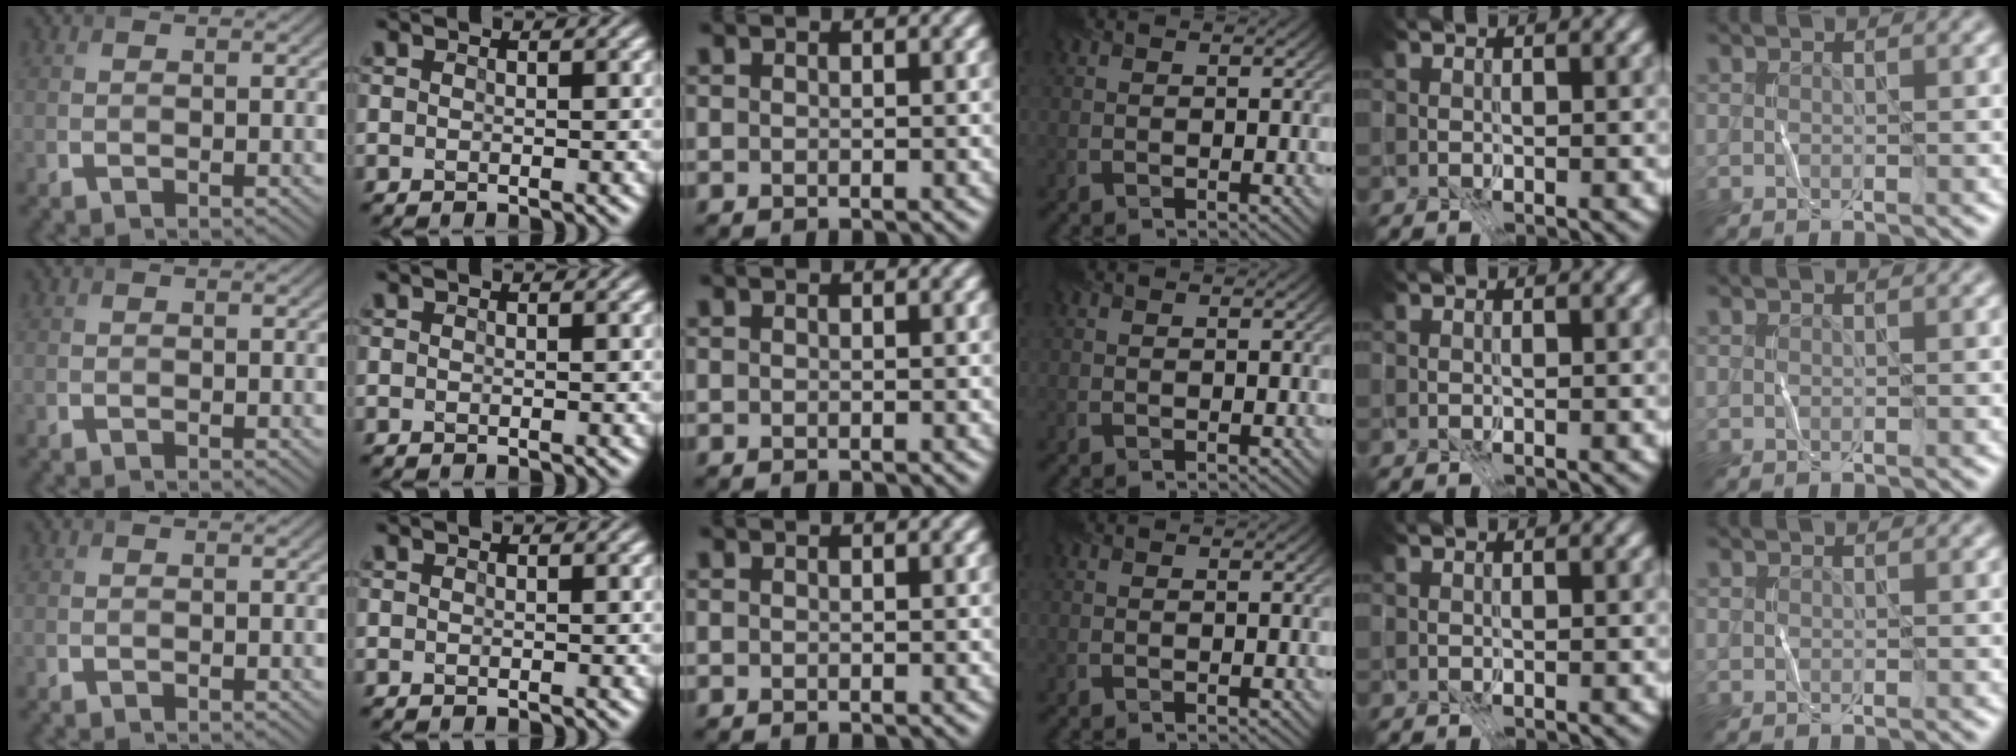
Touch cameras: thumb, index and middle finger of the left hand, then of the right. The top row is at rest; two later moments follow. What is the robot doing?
{"motion": "fold", "object": "coffee filter"}